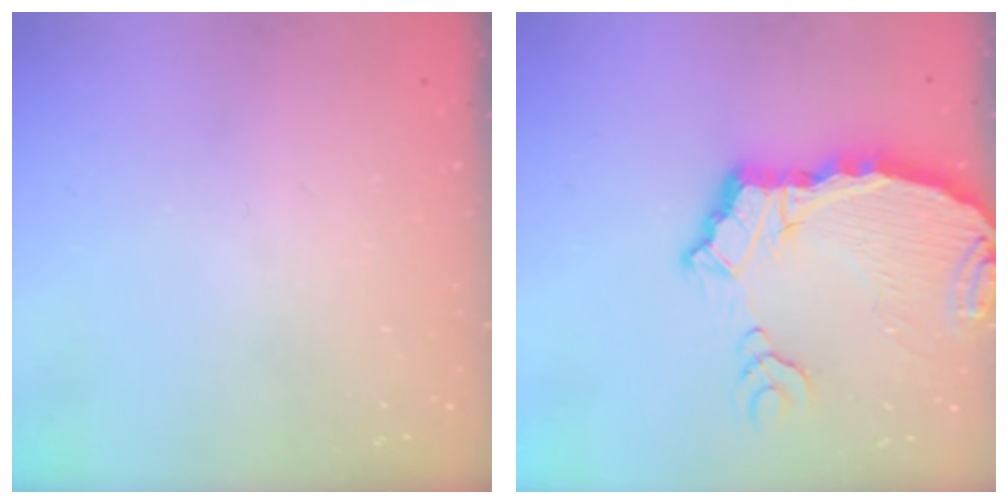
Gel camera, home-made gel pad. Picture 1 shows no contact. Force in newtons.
{"total": 10.4, "press": 10.3, "slide": 1.2}